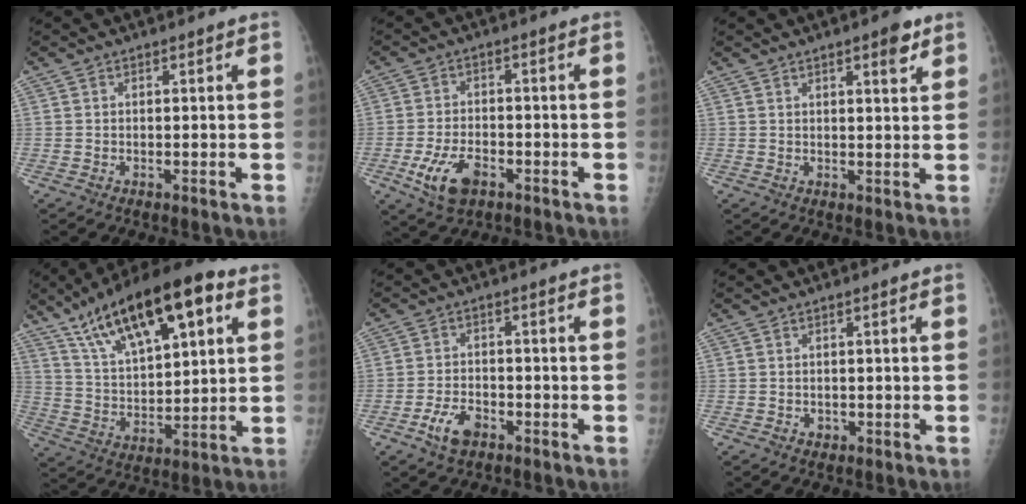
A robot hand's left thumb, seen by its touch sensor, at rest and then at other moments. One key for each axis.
{"total": 7.8, "fx": -3.6, "fy": 4.3, "fz": 5.5, "tx": -0.106, "ty": 0.014, "tz": -0.059}
{"total": 4.0, "fx": 2.4, "fy": 1.1, "fz": 3.0, "tx": -0.035, "ty": -0.012, "tz": 0.032}
{"total": 21.9, "fx": 11.3, "fy": 8.4, "fz": 16.8, "tx": -0.255, "ty": -0.018, "tz": 0.199}
{"total": 5.4, "fx": -3.0, "fy": 3.0, "fz": 3.3, "tx": -0.060, "ty": 0.018, "tz": -0.053}
{"total": 1.1, "fx": -0.4, "fy": 1.0, "fz": 0.5, "tx": -0.004, "ty": 0.006, "tz": -0.003}